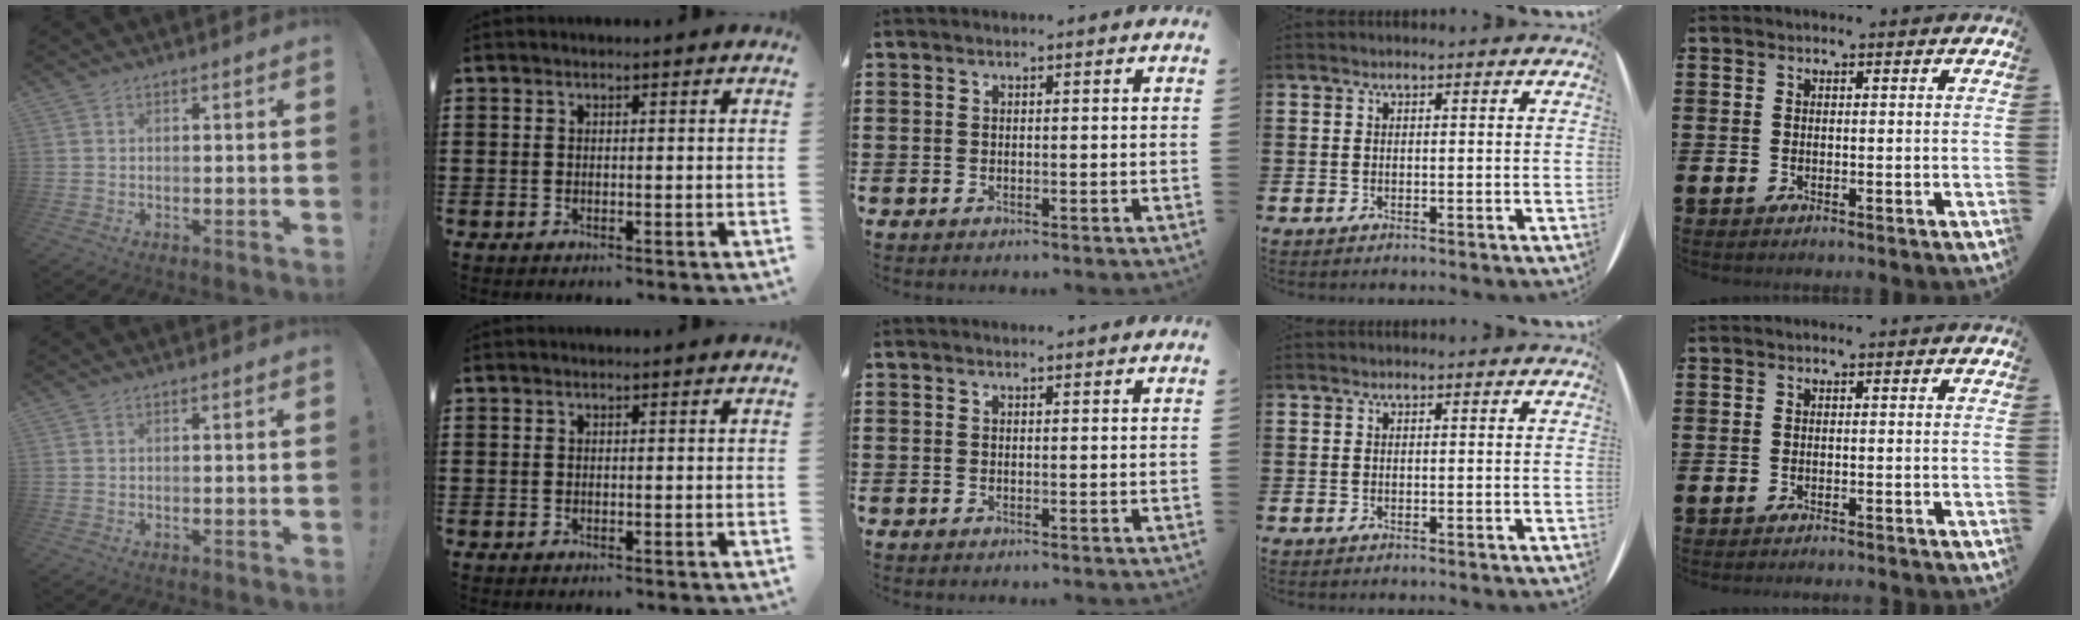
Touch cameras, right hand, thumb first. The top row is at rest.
{"middle": {"total": 0.7, "force": [0.7, 0.1, 0.1], "torque": [0.004, -0.005, 0.012]}, "little": {"total": 0.6, "force": [-0.6, -0.2, 0.0], "torque": [0.002, -0.002, -0.012]}}